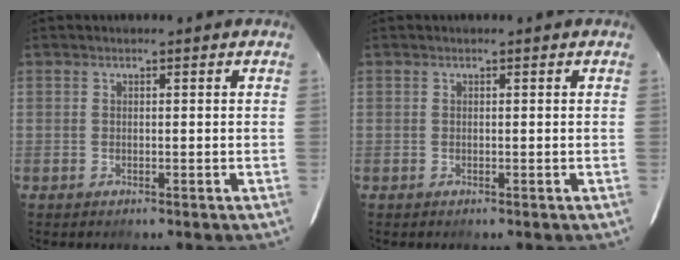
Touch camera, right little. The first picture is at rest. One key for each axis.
{"total": 0.0}